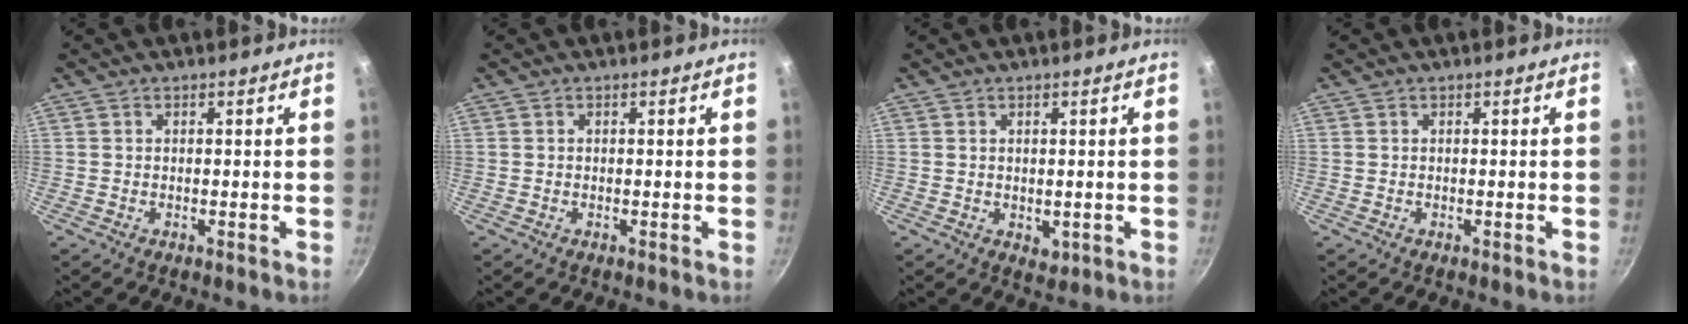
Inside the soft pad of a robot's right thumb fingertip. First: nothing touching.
{"total": 0.0}
{"total": 2.0, "force": [0.1, 1.5, 1.3], "torque": [-0.016, -0.006, 0.004]}
{"total": 0.0}